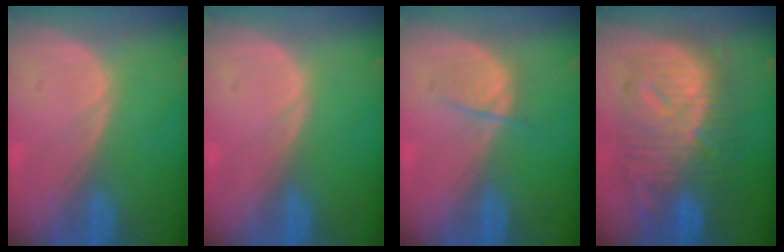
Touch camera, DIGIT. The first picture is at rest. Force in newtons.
{"total": 0.0}
{"total": 2.6, "press": 2.5, "slide": 0.5}
{"total": 12.3, "press": 12.3, "slide": 1.1}